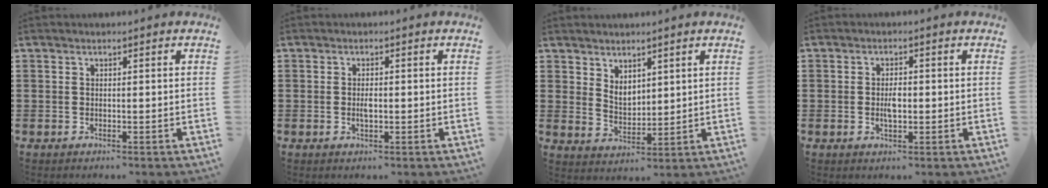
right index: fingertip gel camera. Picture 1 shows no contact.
{"total": 1.9, "force": [-0.2, 0.7, 1.7], "torque": [-0.033, 0.001, -0.004]}
{"total": 3.4, "force": [2.5, 1.9, 1.3], "torque": [-0.035, 0.002, 0.047]}
{"total": 2.8, "force": [-0.2, 1.1, 2.5], "torque": [-0.048, 0.001, -0.004]}